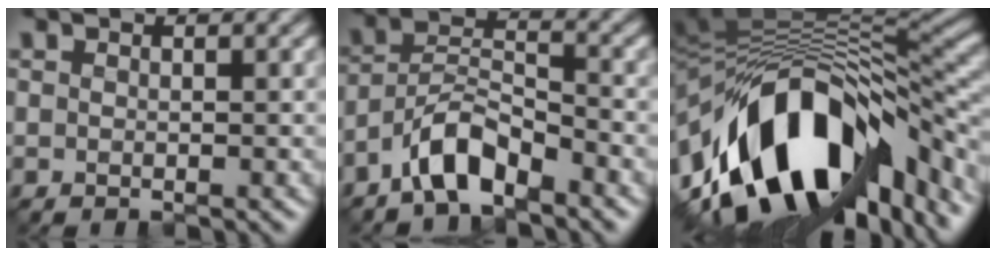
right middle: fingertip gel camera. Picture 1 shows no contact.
{"total": 4.7, "force": [-3.6, 1.5, 2.6], "torque": [-0.045, 0.013, -0.074]}
{"total": 16.0, "force": [-6.3, 8.7, 11.9], "torque": [-0.212, 0.005, -0.098]}